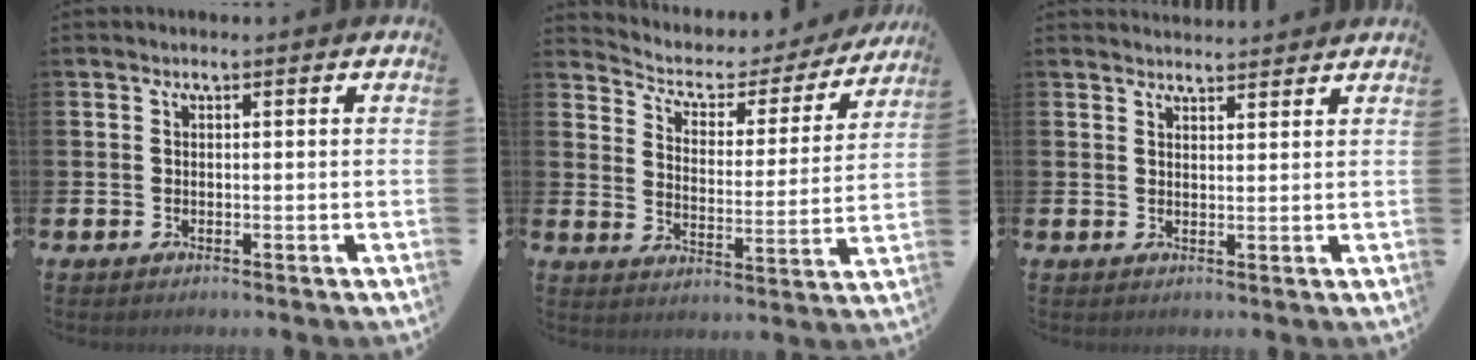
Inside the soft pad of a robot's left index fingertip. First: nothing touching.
{"total": 4.5, "force": [3.9, 2.0, 0.8], "torque": [-0.048, -0.030, 0.060]}
{"total": 2.6, "force": [2.6, 0.2, -0.1], "torque": [0.004, -0.016, 0.045]}